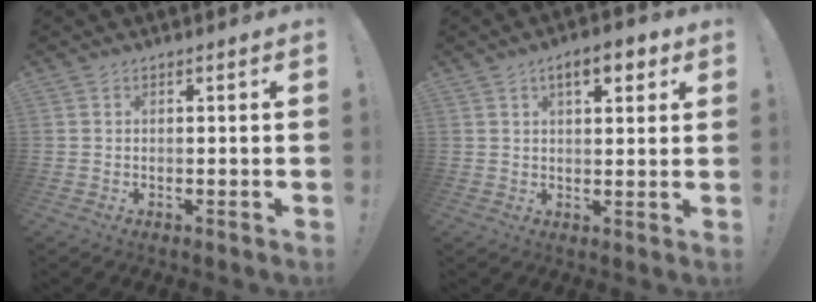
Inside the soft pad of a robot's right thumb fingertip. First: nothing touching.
{"total": 7.1, "force": [3.4, 2.9, 5.4], "torque": [-0.062, -0.009, 0.051]}